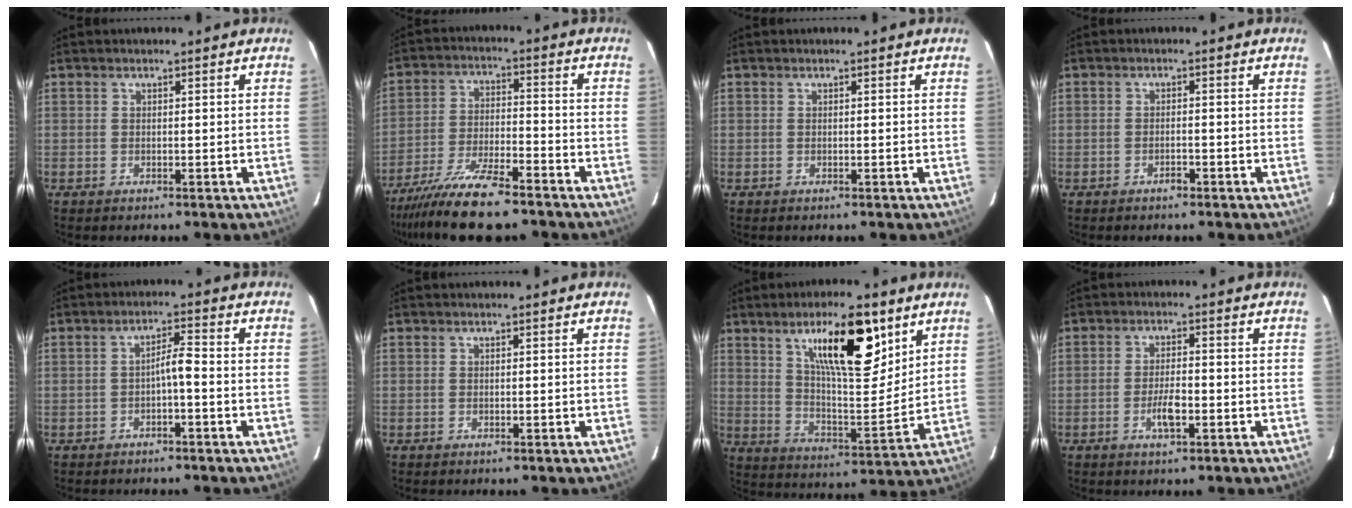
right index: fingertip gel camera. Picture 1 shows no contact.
{"total": 11.8, "force": [-9.7, 1.5, 6.5], "torque": [-0.114, -0.018, -0.169]}
{"total": 0.0}
{"total": 1.2, "force": [-0.9, 0.3, 0.7], "torque": [-0.015, 0.001, -0.014]}
{"total": 3.0, "force": [-1.0, 0.3, 2.9], "torque": [-0.045, 0.009, -0.018]}
{"total": 0.0}
{"total": 15.6, "force": [8.2, 3.8, 12.7], "torque": [-0.204, 0.000, 0.143]}
{"total": 4.0, "force": [-1.4, 0.9, 3.6], "torque": [-0.068, 0.001, -0.025]}